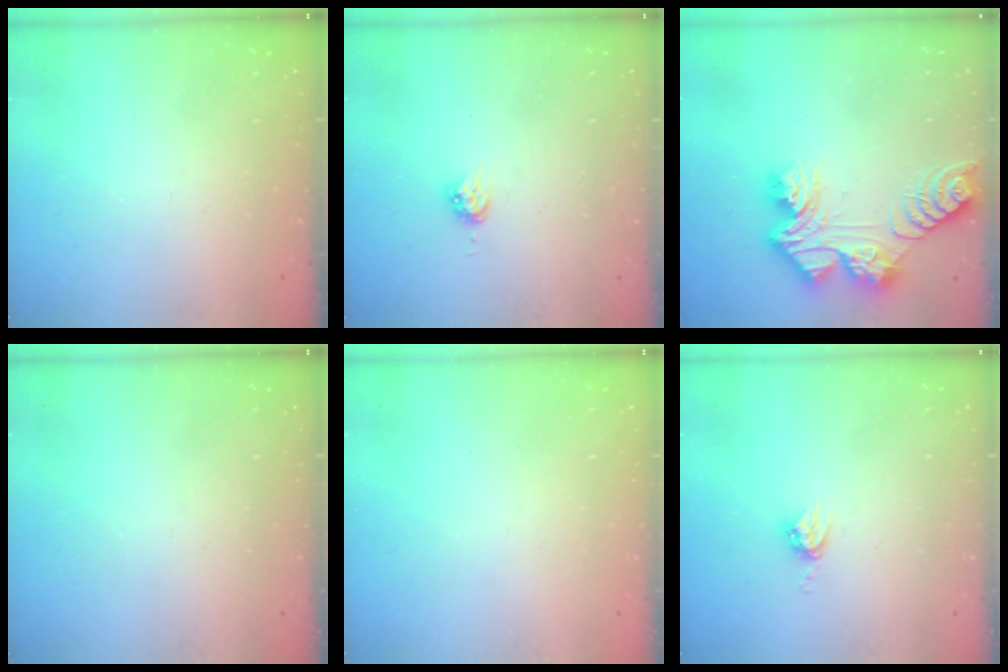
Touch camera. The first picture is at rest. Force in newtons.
{"total": 4.3, "press": 4.3, "slide": 0.3}
{"total": 13.7, "press": 13.7, "slide": 1.1}
{"total": 0.0}
{"total": 0.0}
{"total": 4.9, "press": 4.9, "slide": 0.1}